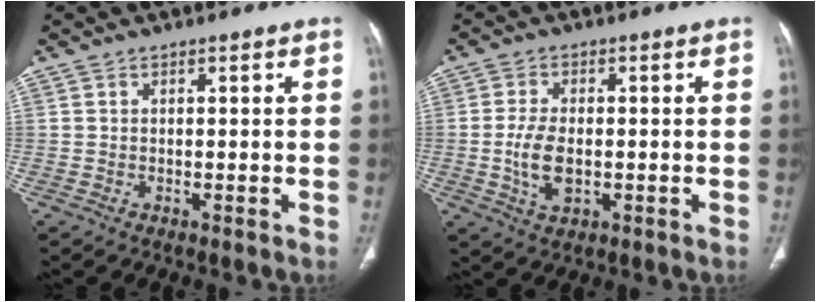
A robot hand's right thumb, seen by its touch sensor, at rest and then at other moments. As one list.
[{"total": 6.6, "force": [-0.9, 3.7, 5.4], "torque": [-0.107, -0.003, -0.013]}]